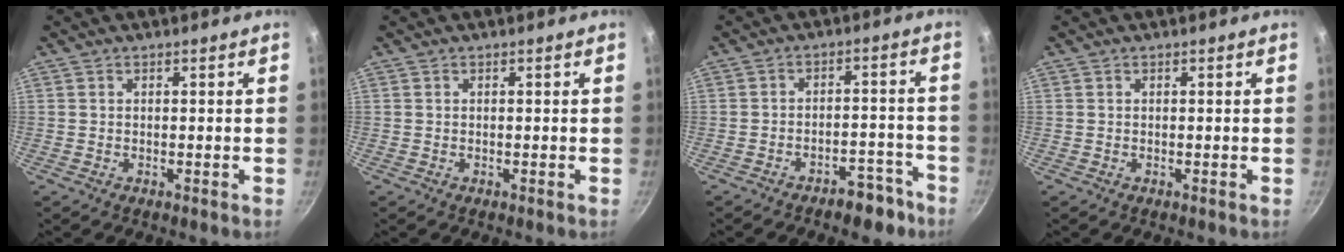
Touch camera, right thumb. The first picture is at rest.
{"total": 0.0}
{"total": 6.9, "force": [-4.9, 3.1, 3.7], "torque": [-0.038, 0.044, -0.070]}
{"total": 0.0}